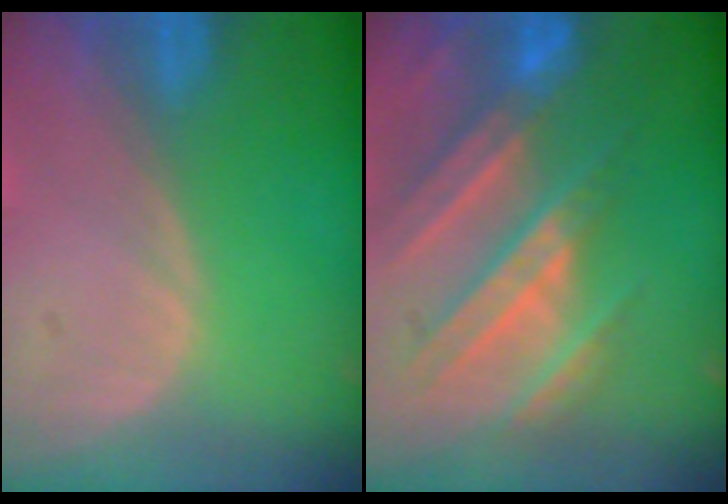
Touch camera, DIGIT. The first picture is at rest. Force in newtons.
{"total": 10.1, "press": 9.6, "slide": 3.3}